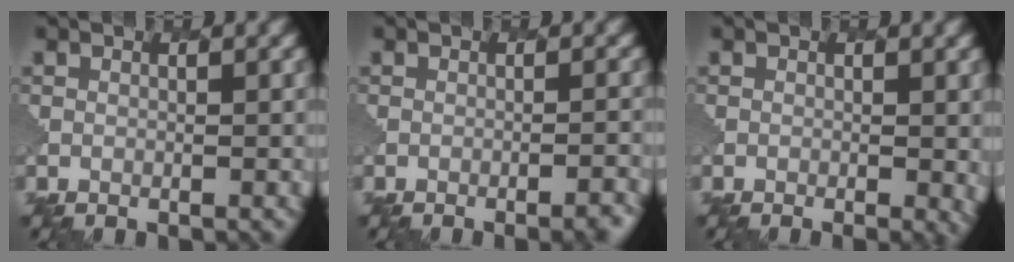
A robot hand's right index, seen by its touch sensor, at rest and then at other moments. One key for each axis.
{"total": 2.8, "fx": -1.8, "fy": 1.0, "fz": 2.0, "tx": -0.007, "ty": 0.017, "tz": -0.023}
{"total": 2.7, "fx": -0.3, "fy": 1.3, "fz": 2.4, "tx": -0.020, "ty": -0.001, "tz": 0.000}